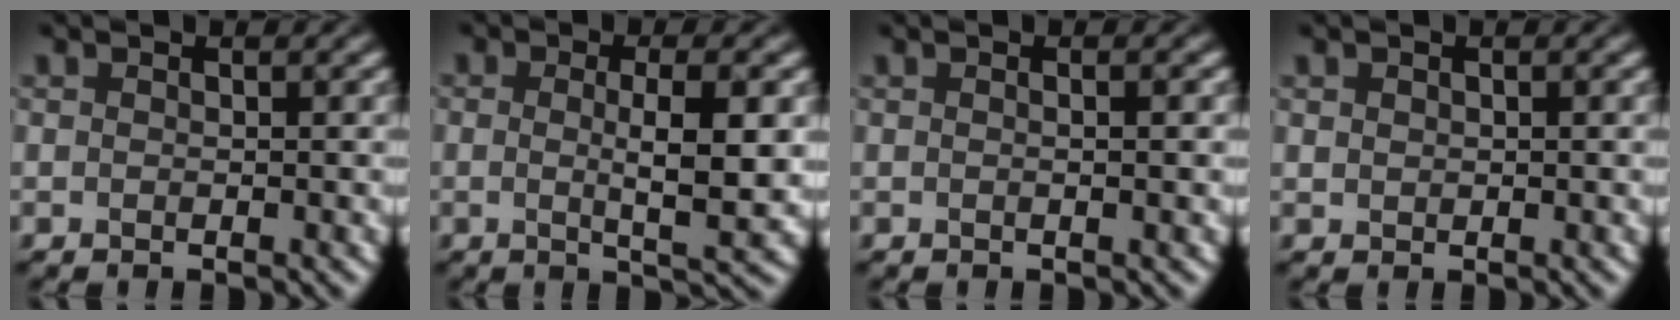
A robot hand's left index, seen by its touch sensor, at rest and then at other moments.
{"total": 5.0, "force": [0.1, 1.1, 4.8], "torque": [-0.082, -0.001, 0.001]}
{"total": 1.8, "force": [0.3, 0.6, 1.6], "torque": [-0.013, 0.000, -0.007]}
{"total": 0.6, "force": [0.3, 0.4, 0.4], "torque": [-0.008, 0.001, 0.007]}